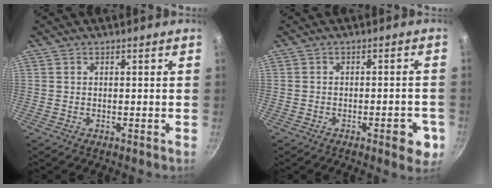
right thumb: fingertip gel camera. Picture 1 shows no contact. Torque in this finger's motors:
{"motor_torque": [0.34, 0.82, -0.16, 0.06, 0.08]}